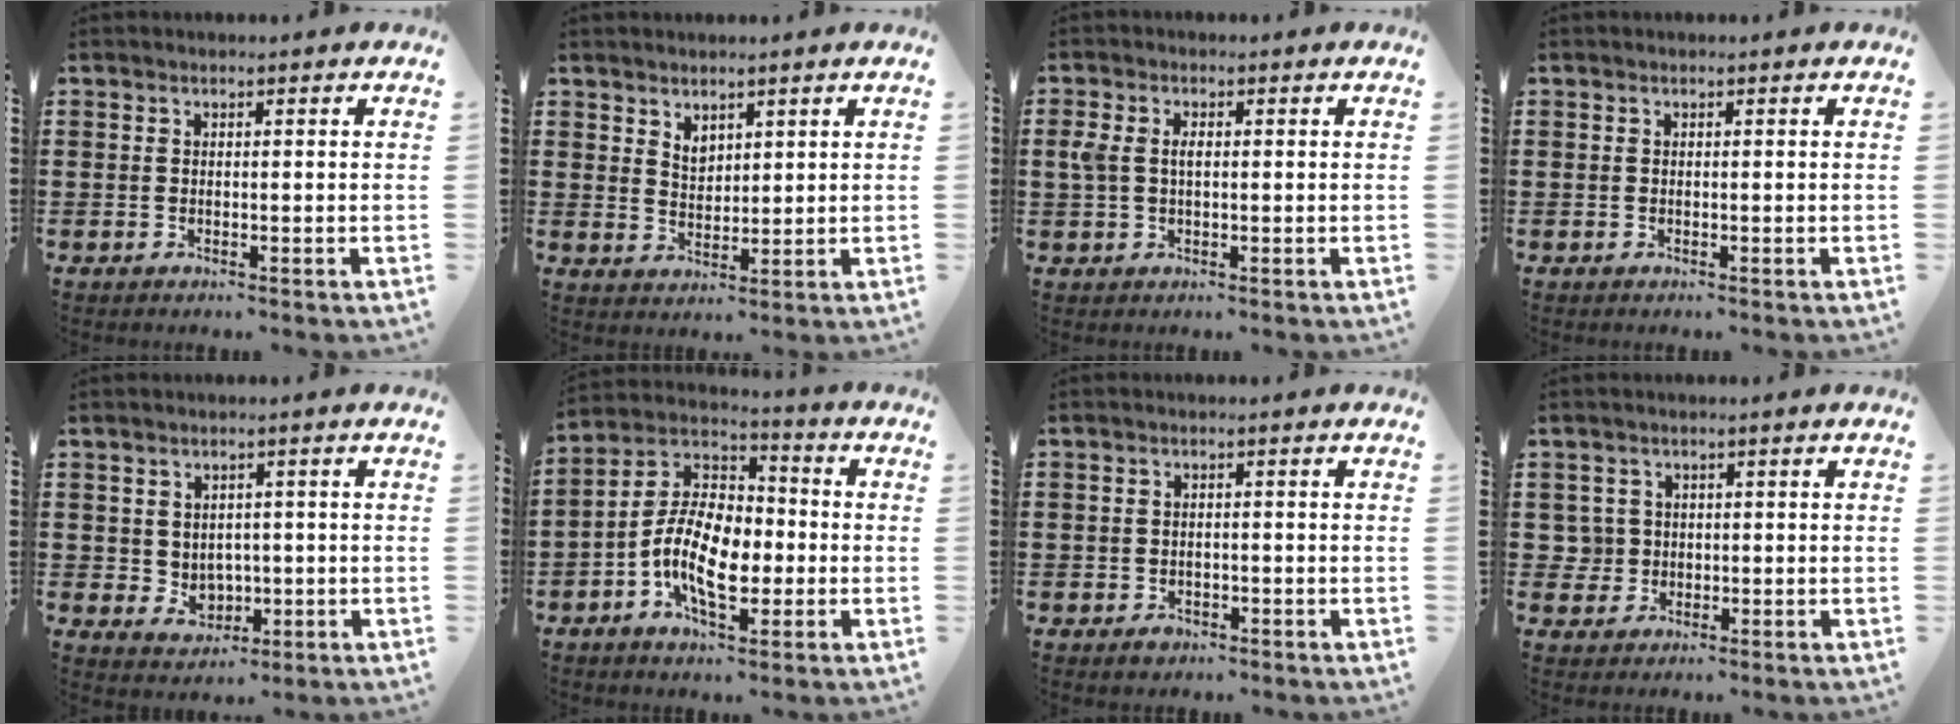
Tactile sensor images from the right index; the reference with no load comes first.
{"total": 2.6, "force": [2.0, 1.6, 0.7], "torque": [-0.019, 0.006, 0.038]}
{"total": 3.0, "force": [0.3, 1.7, 2.5], "torque": [-0.066, 0.003, 0.000]}
{"total": 0.0}
{"total": 2.9, "force": [1.3, 2.5, 0.6], "torque": [-0.025, 0.003, 0.022]}
{"total": 12.0, "force": [-2.9, 6.6, 9.6], "torque": [-0.224, 0.000, -0.058]}
{"total": 1.2, "force": [-0.9, 0.8, 0.4], "torque": [-0.009, -0.001, -0.019]}
{"total": 2.7, "force": [-0.1, 2.6, 0.5], "torque": [-0.030, 0.006, -0.006]}